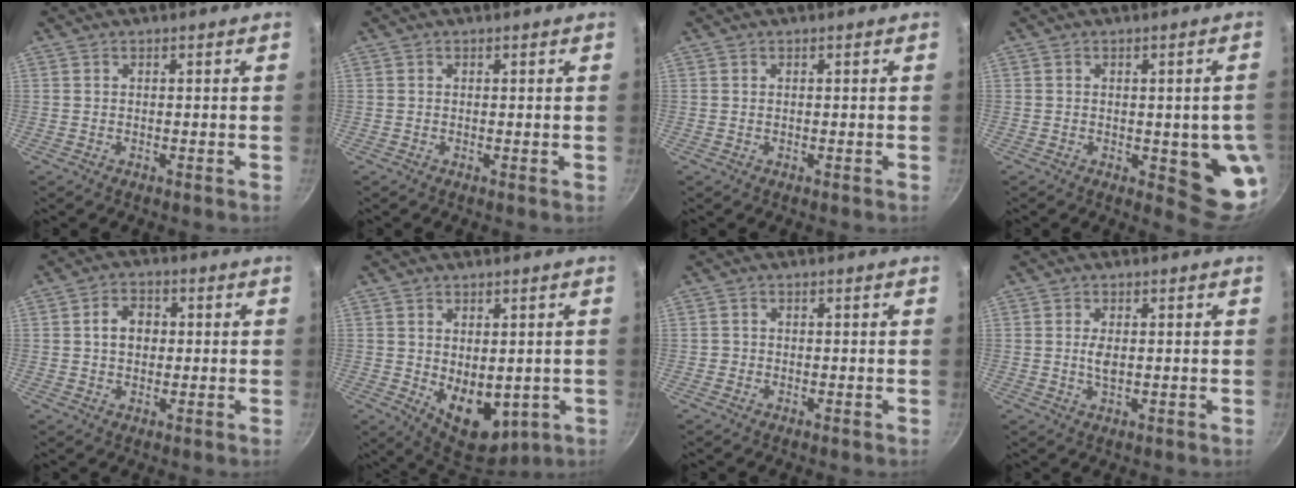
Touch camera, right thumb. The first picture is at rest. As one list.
[{"total": 0.0}, {"total": 0.0}, {"total": 8.1, "force": [-1.2, 3.4, 7.3], "torque": [-0.062, -0.013, -0.013]}, {"total": 5.3, "force": [0.5, 4.1, 3.3], "torque": [-0.034, 0.010, 0.002]}, {"total": 10.5, "force": [-1.1, 6.8, 8.0], "torque": [-0.091, -0.021, 0.005]}, {"total": 0.8, "force": [-0.3, 0.7, 0.1], "torque": [0.000, 0.002, -0.007]}, {"total": 2.5, "force": [0.2, 1.1, 2.2], "torque": [-0.042, -0.002, 0.005]}]